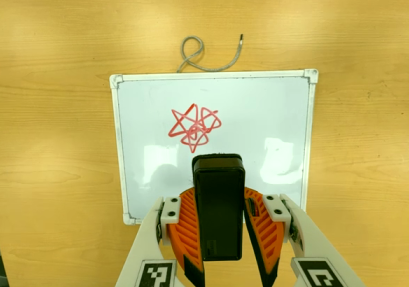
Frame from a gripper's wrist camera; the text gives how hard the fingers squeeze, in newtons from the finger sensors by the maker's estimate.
{"total": 8.9, "left": 7.2, "right": 10.6}